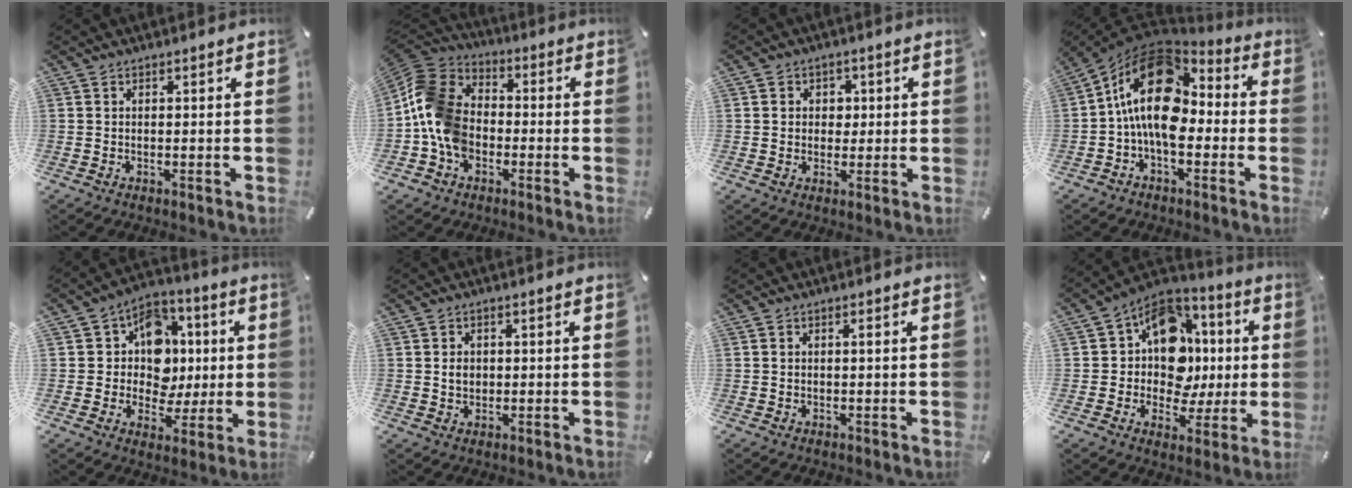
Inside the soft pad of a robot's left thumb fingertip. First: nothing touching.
{"total": 13.7, "force": [-3.9, 10.6, 7.8], "torque": [-0.184, 0.028, -0.073]}
{"total": 4.4, "force": [0.5, 4.3, 1.1], "torque": [-0.010, 0.003, 0.003]}
{"total": 18.0, "force": [0.4, 11.0, 14.3], "torque": [-0.274, 0.003, 0.001]}
{"total": 13.0, "force": [0.5, 11.4, 6.2], "torque": [-0.092, 0.005, 0.019]}
{"total": 3.2, "force": [0.2, 2.7, 1.7], "torque": [-0.027, 0.003, 0.000]}
{"total": 1.1, "force": [0.2, 0.6, 0.9], "torque": [-0.019, 0.004, 0.001]}
{"total": 15.6, "force": [1.4, 12.8, 8.9], "torque": [-0.135, -0.009, 0.035]}